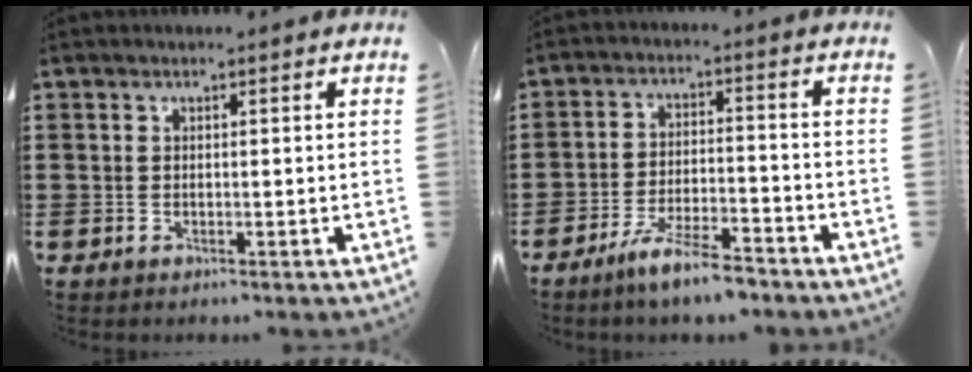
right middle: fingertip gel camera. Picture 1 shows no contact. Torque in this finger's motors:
{"motor_torque": [2.14, 0.00, 0.36, 0.10]}